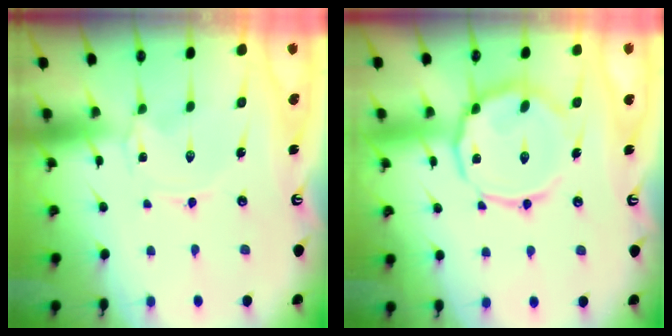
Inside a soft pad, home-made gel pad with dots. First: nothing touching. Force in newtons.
{"total": 14.3, "press": 14.2, "slide": 1.0}